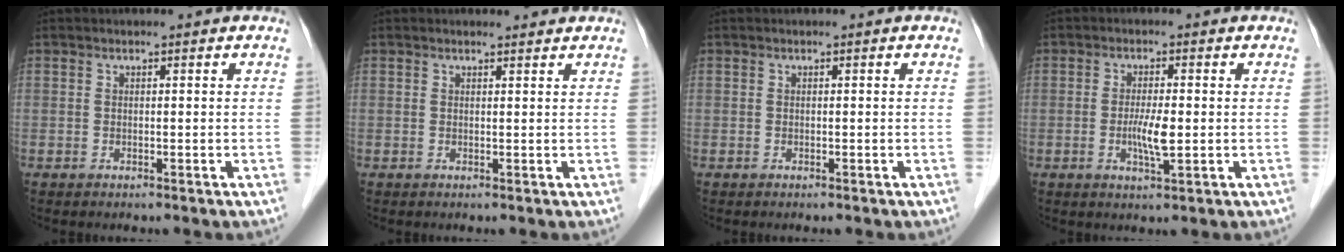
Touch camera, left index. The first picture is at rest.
{"total": 1.6, "force": [1.6, 0.1, 0.0], "torque": [-0.010, -0.001, 0.020]}
{"total": 0.0}
{"total": 3.9, "force": [-0.5, 0.6, 3.9], "torque": [-0.076, -0.006, -0.007]}